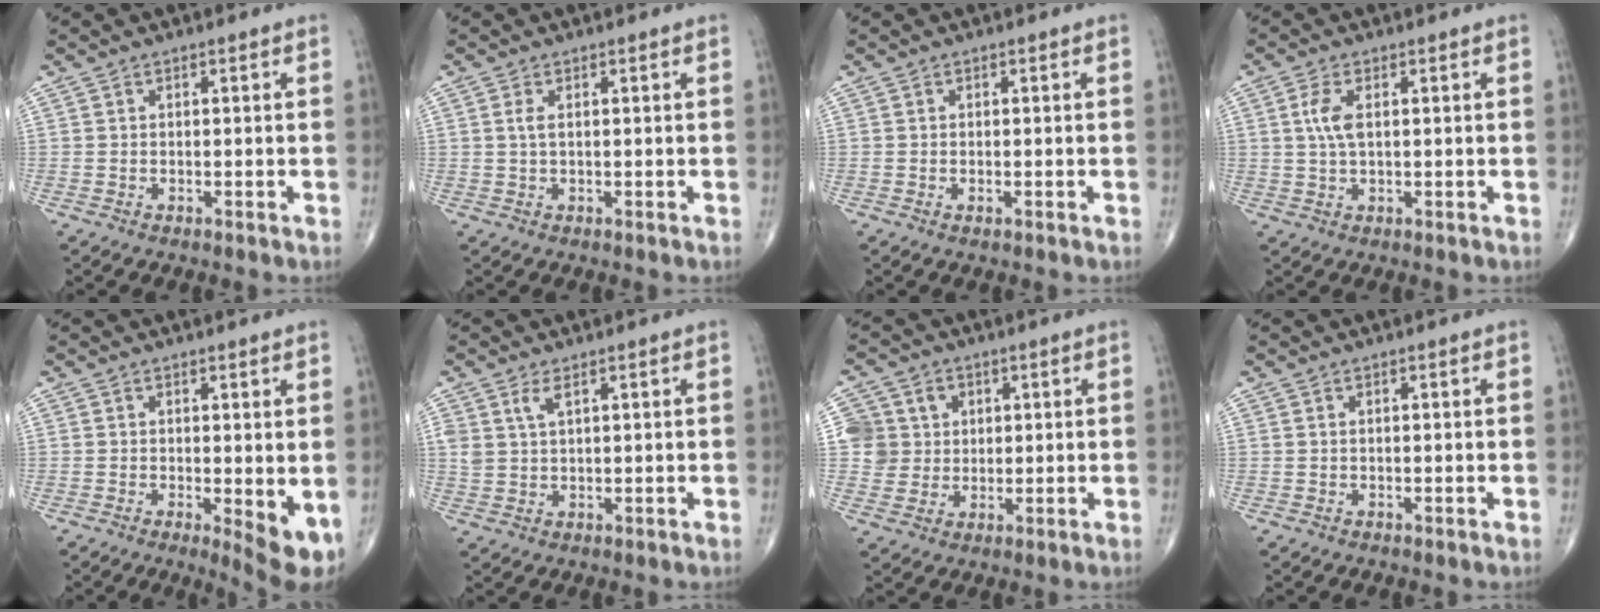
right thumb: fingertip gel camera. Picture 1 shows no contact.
{"total": 1.6, "force": [0.4, 0.7, 1.4], "torque": [-0.037, 0.005, 0.012]}
{"total": 0.8, "force": [-0.2, 0.3, 0.7], "torque": [-0.012, -0.002, -0.005]}
{"total": 4.1, "force": [0.9, 1.8, 3.6], "torque": [-0.084, 0.003, 0.018]}
{"total": 6.2, "force": [-0.7, 1.8, 5.9], "torque": [-0.079, -0.017, -0.006]}
{"total": 3.1, "force": [1.8, 1.3, 2.2], "torque": [-0.046, -0.005, 0.042]}
{"total": 7.5, "force": [2.0, 7.2, 1.2], "torque": [0.015, 0.000, 0.036]}
{"total": 0.0}